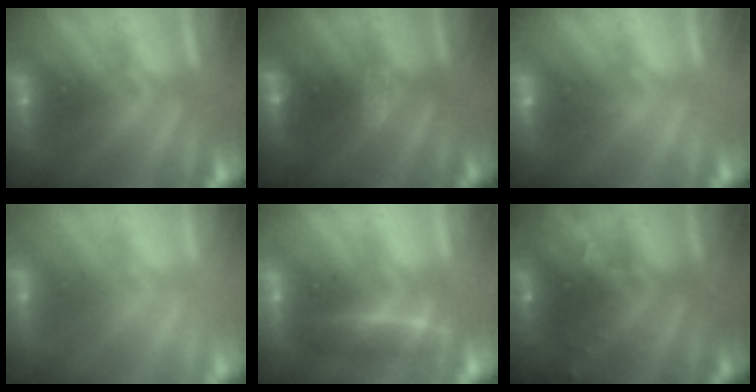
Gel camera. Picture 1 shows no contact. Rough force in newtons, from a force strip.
{"total": 2.7}
{"total": 2.9}
{"total": 2.2}
{"total": 2.0}
{"total": 7.6}